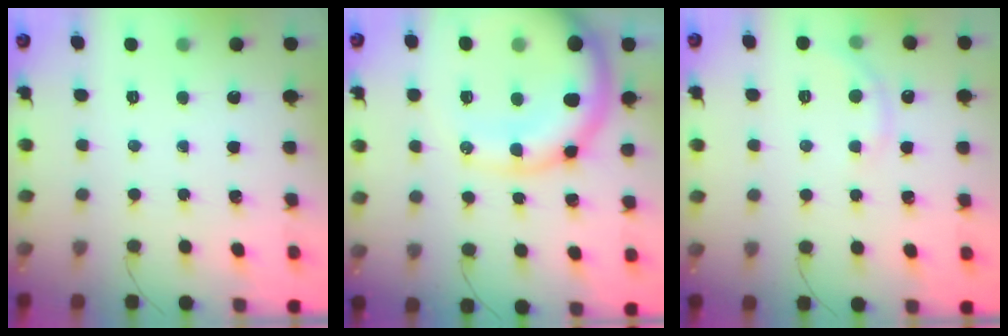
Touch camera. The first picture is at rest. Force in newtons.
{"total": 19.6, "press": 19.2, "slide": 3.7}
{"total": 3.9, "press": 3.7, "slide": 1.2}